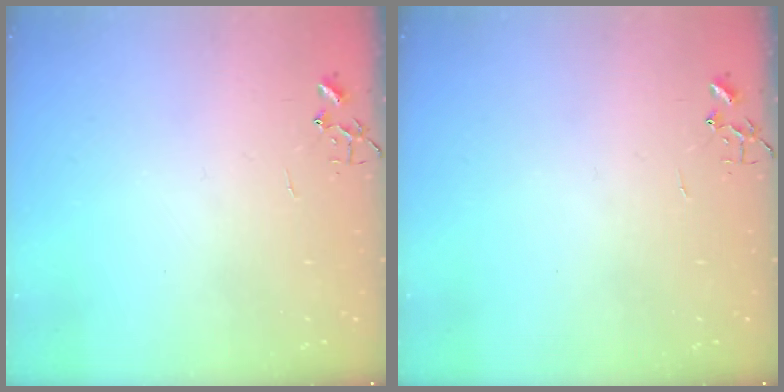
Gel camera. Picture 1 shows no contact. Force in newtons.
{"total": 0.0}